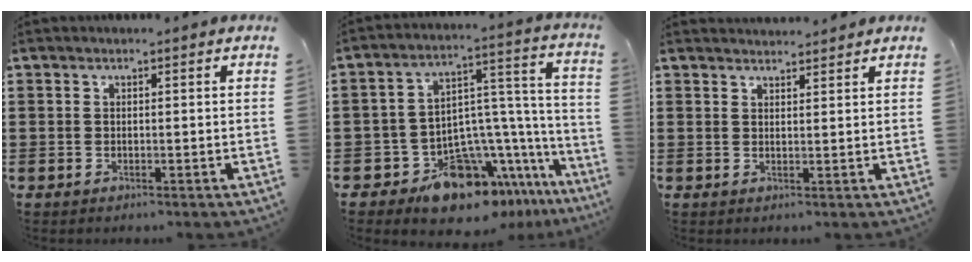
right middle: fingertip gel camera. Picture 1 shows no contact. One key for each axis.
{"total": 13.6, "fx": -10.1, "fy": 6.4, "fz": 6.3, "tx": -0.112, "ty": 0.028, "tz": -0.176}
{"total": 1.9, "fx": 1.9, "fy": 0.0, "fz": -0.2, "tx": -0.002, "ty": 0.001, "tz": 0.037}